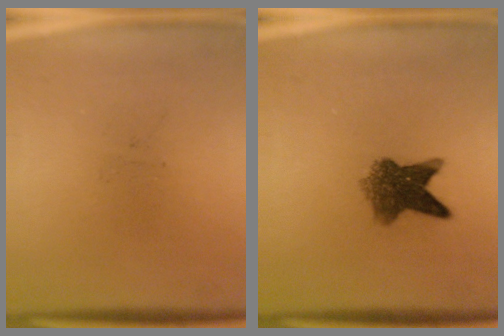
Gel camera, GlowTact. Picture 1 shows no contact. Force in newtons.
{"total": 6.4}